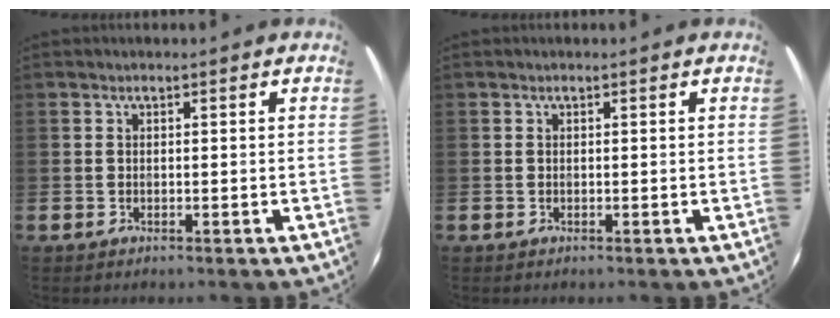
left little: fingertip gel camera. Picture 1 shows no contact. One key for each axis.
{"total": 0.0}